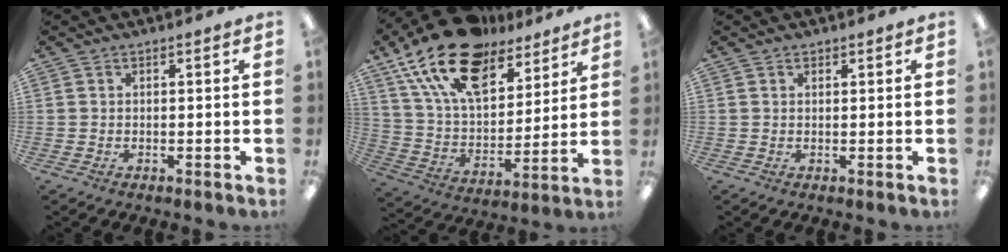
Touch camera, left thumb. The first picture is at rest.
{"total": 21.9, "force": [14.7, 11.2, 11.8], "torque": [-0.228, -0.080, 0.263]}
{"total": 0.8, "force": [0.7, 0.4, 0.1], "torque": [0.006, -0.002, 0.011]}